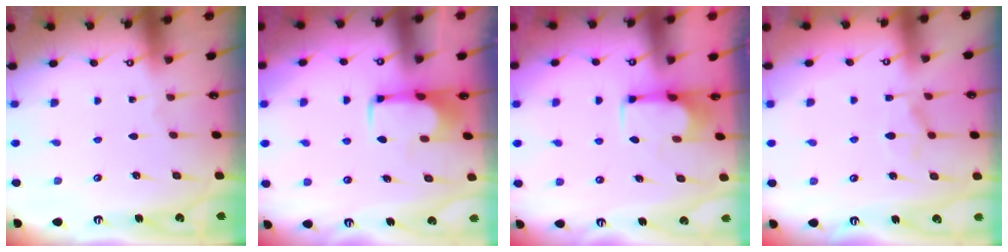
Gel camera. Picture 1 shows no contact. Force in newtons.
{"total": 1.8, "press": 1.7, "slide": 0.5}
{"total": 2.5, "press": 2.3, "slide": 0.9}
{"total": 1.4, "press": 0.3, "slide": 1.3}